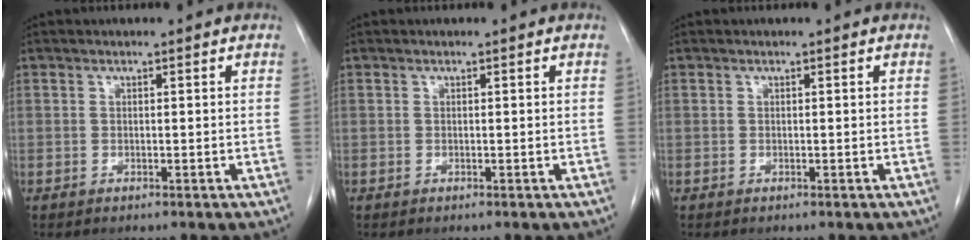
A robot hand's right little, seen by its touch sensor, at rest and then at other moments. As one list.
[{"total": 0.0}, {"total": 0.0}]